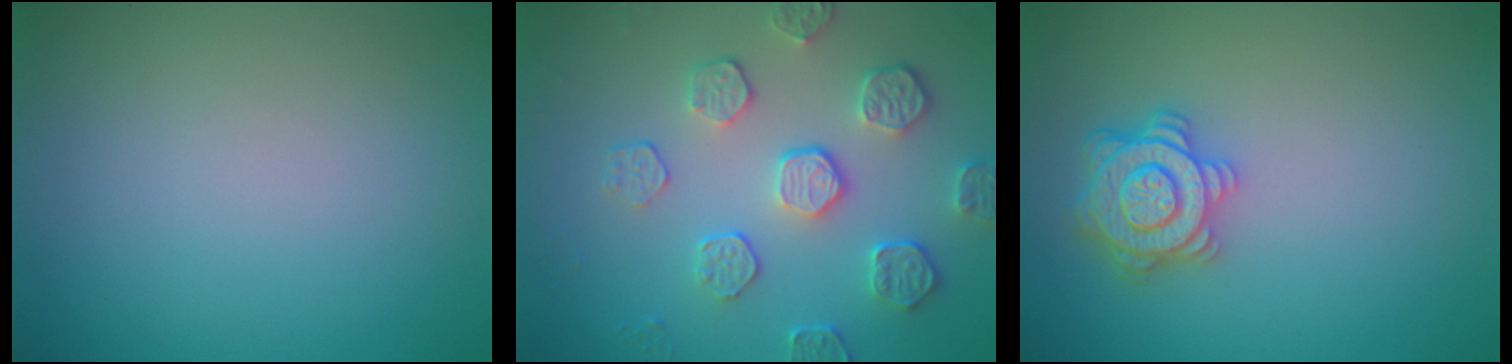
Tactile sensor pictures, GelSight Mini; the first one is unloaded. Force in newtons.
{"total": 4.6, "press": 3.9, "slide": 2.5}
{"total": 4.1, "press": 3.7, "slide": 1.6}